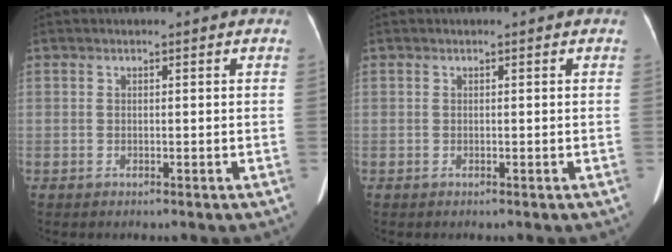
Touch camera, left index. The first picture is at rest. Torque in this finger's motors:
{"motor_torque": [0.00, 0.06, 0.00, -0.01]}